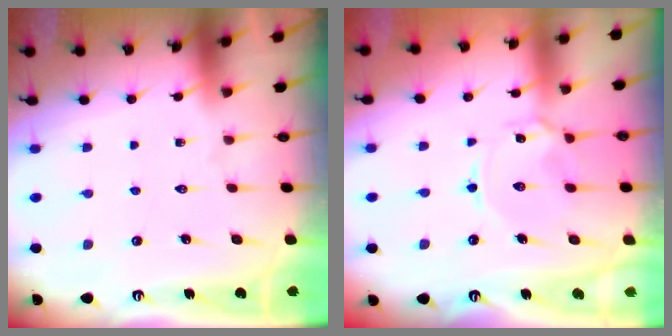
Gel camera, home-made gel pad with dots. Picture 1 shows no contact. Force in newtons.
{"total": 3.2, "press": 3.1, "slide": 0.5}